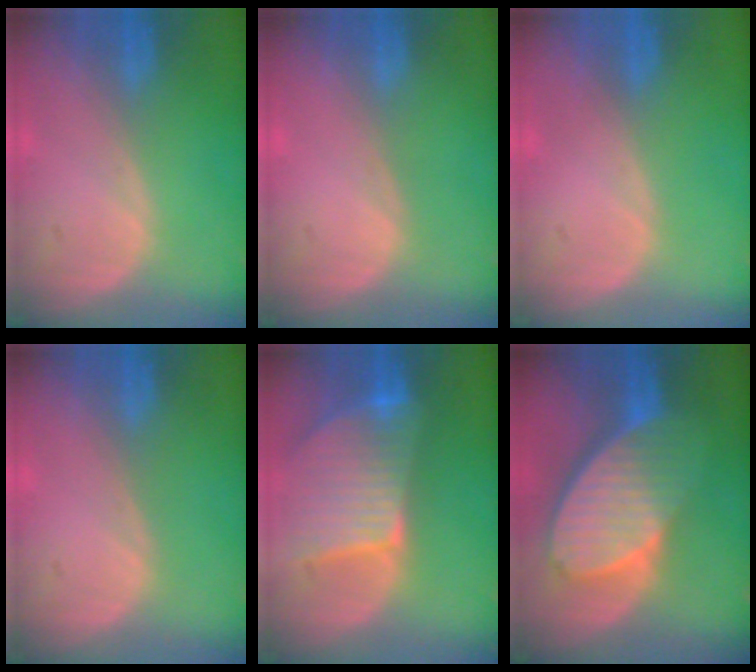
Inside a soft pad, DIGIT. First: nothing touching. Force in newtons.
{"total": 0.0}
{"total": 0.0}
{"total": 0.0}
{"total": 9.6, "press": 8.4, "slide": 4.6}
{"total": 10.2, "press": 9.0, "slide": 4.9}